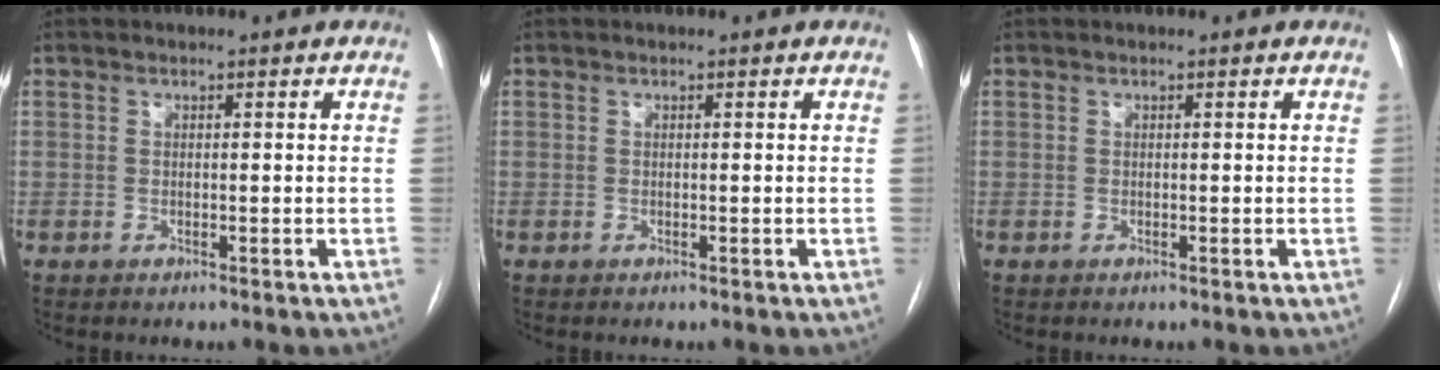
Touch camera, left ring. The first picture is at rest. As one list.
[{"total": 0.0}, {"total": 0.0}]